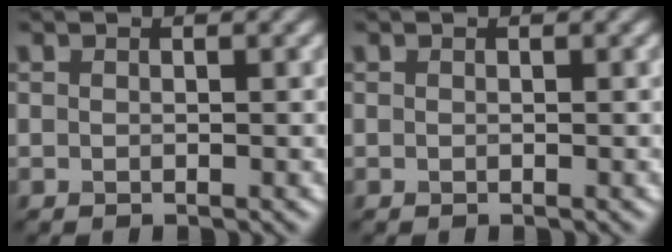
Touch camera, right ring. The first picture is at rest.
{"total": 0.0}